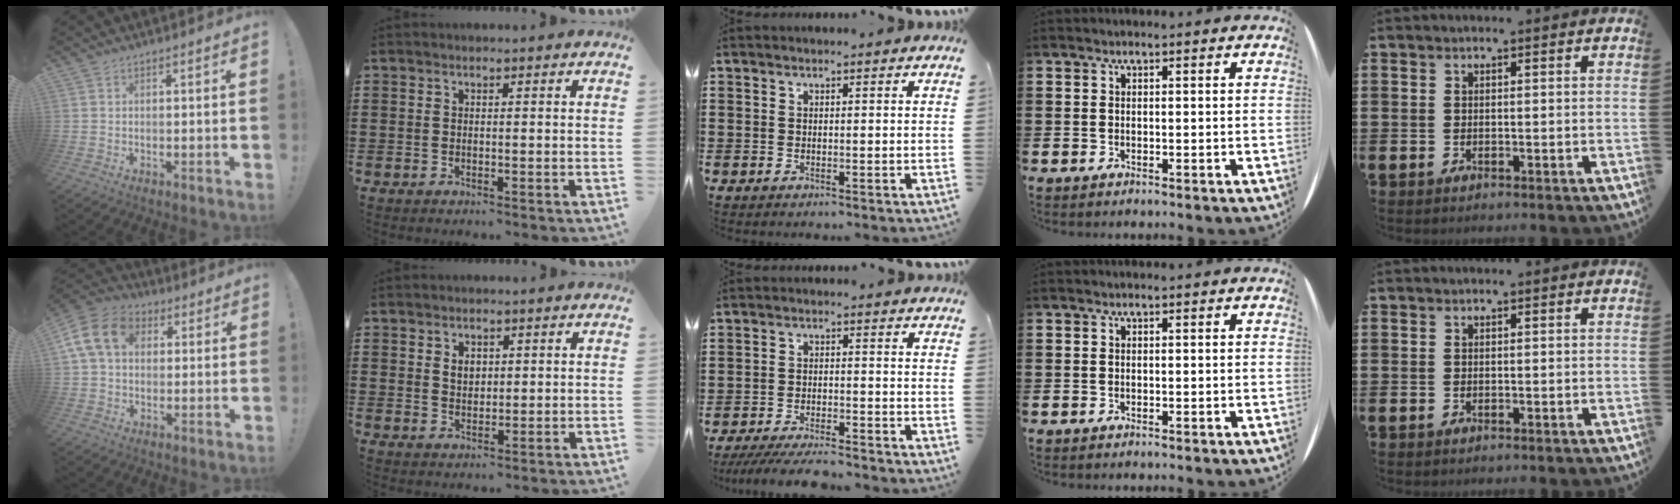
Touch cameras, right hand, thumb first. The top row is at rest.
{"thumb": {"total": 13.9, "force": [3.4, 10.3, 8.7], "torque": [-0.154, 0.008, 0.069]}, "index": {"total": 2.2, "force": [0.9, 1.6, 1.2], "torque": [-0.028, 0.007, 0.016]}, "middle": {"total": 4.8, "force": [-4.5, 0.4, 1.6], "torque": [-0.039, -0.008, -0.090]}}